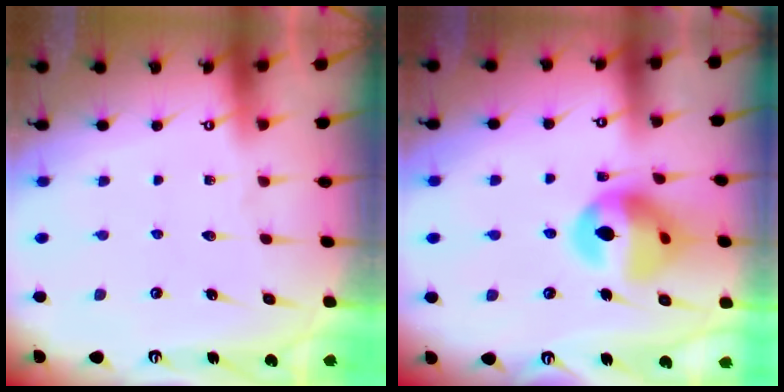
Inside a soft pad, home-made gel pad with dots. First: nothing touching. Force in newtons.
{"total": 14.8, "press": 14.0, "slide": 4.8}